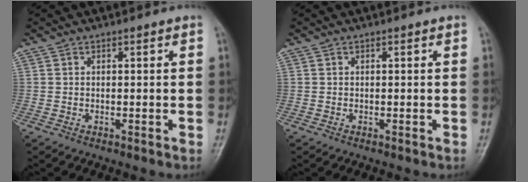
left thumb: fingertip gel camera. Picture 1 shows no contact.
{"total": 0.0}